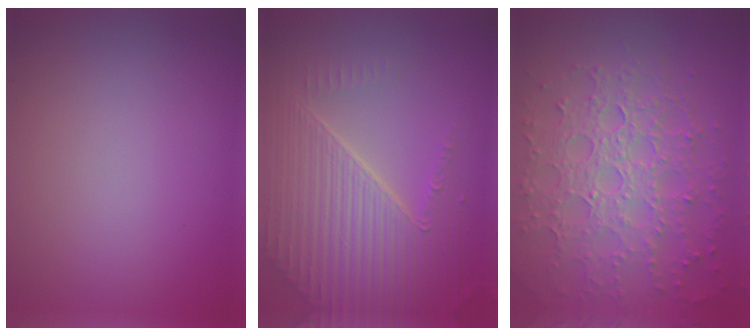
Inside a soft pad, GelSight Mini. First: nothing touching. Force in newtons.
{"total": 7.0, "press": 5.4, "slide": 4.4}
{"total": 8.1, "press": 5.7, "slide": 5.8}